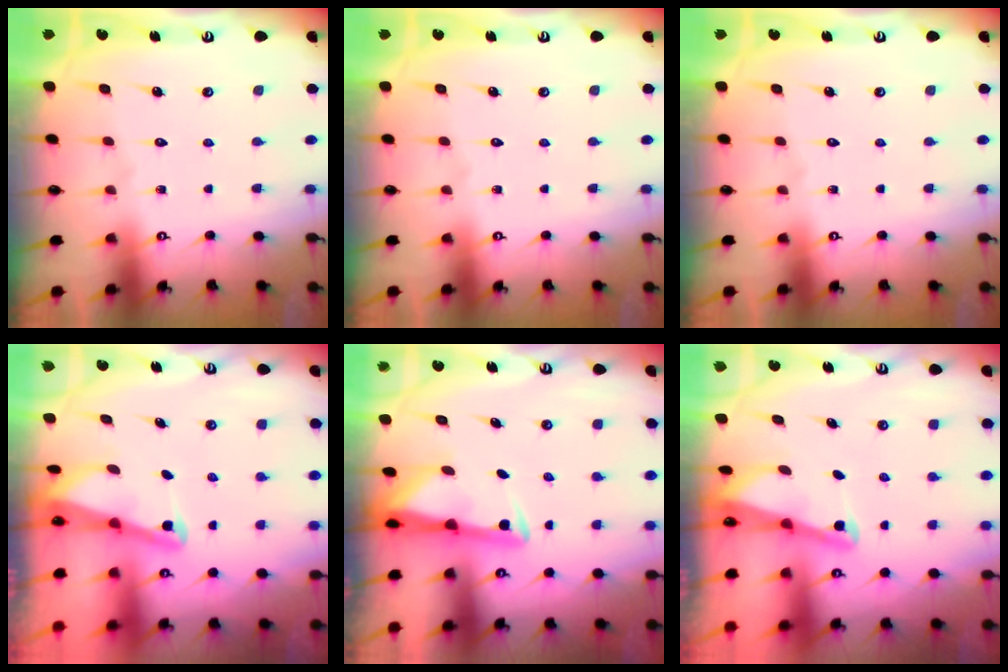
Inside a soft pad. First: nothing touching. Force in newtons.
{"total": 0.0}
{"total": 0.0}
{"total": 2.2, "press": 2.2, "slide": 0.3}
{"total": 2.8, "press": 2.7, "slide": 0.5}
{"total": 2.3, "press": 2.3, "slide": 0.3}